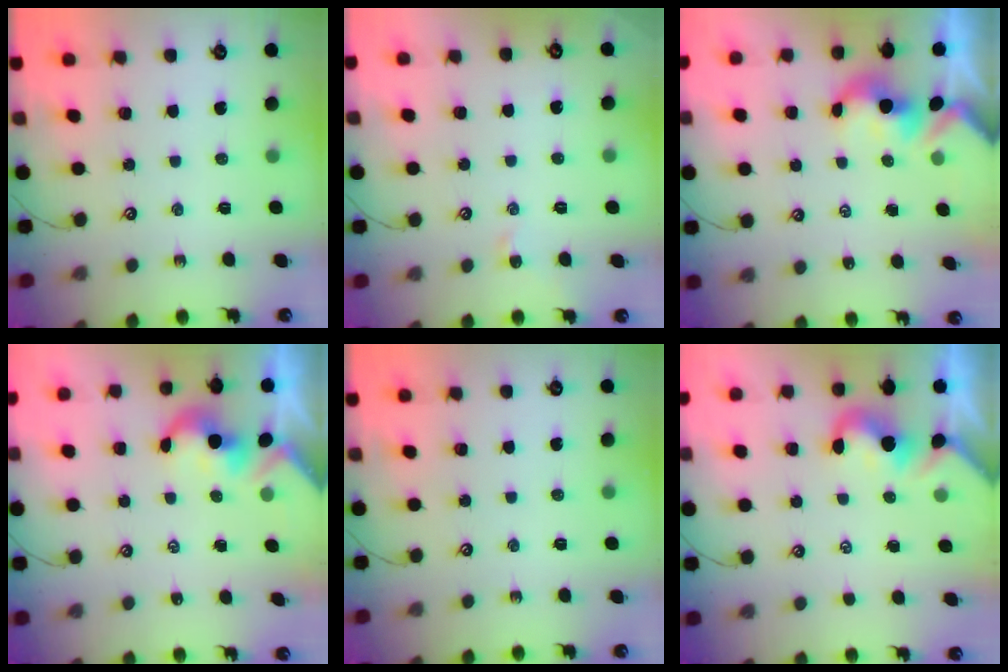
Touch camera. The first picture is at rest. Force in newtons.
{"total": 0.5, "press": 0.4, "slide": 0.4}
{"total": 1.7, "press": 1.7, "slide": 0.2}
{"total": 2.2, "press": 2.2, "slide": 0.3}
{"total": 0.0}
{"total": 1.2, "press": 1.2, "slide": 0.2}